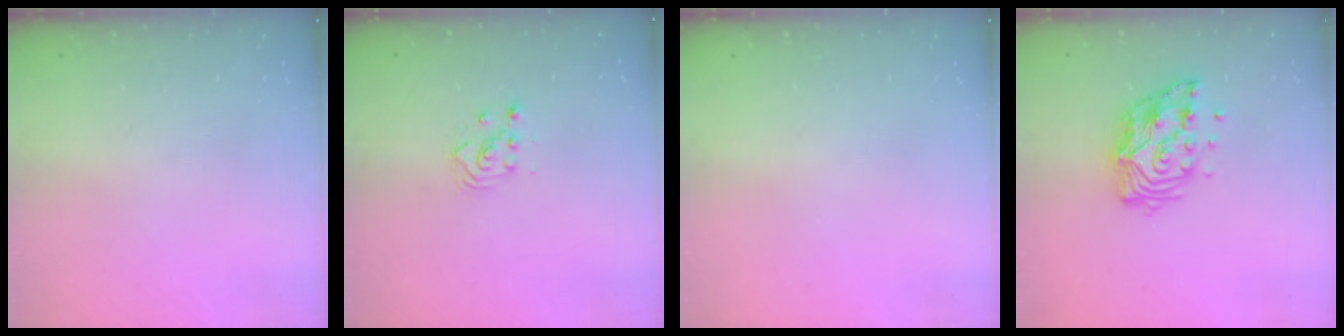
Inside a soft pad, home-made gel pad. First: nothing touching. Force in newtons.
{"total": 2.3, "press": 2.3, "slide": 0.2}
{"total": 0.0}
{"total": 13.0, "press": 12.9, "slide": 1.1}